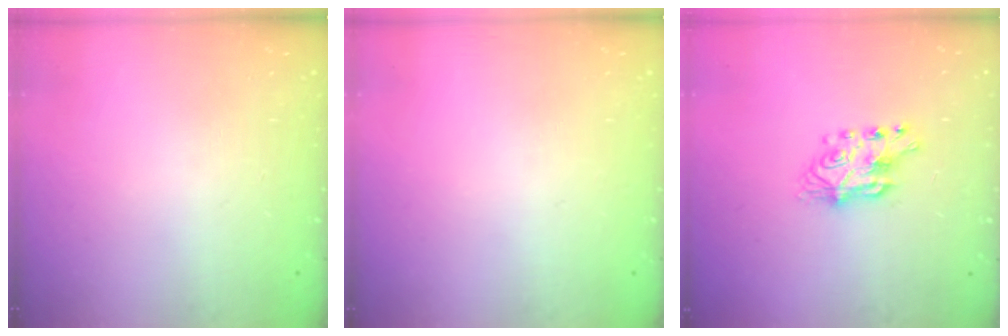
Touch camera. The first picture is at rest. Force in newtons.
{"total": 0.0}
{"total": 7.4, "press": 7.3, "slide": 0.8}